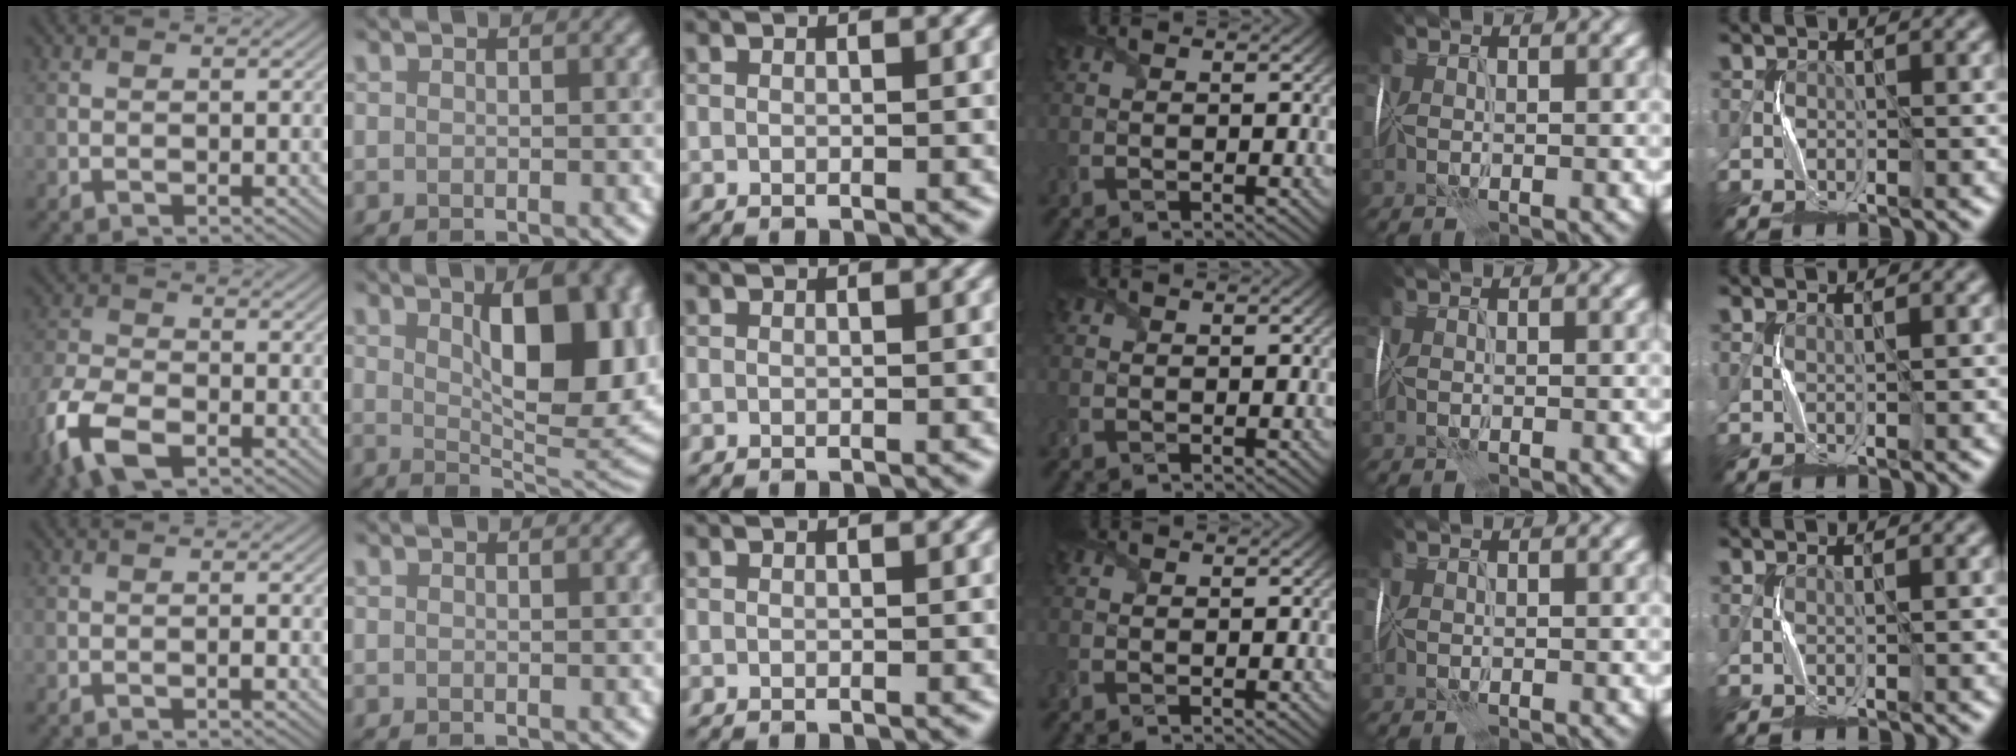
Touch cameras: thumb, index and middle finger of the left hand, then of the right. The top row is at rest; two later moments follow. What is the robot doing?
{"motion": "fold", "object": "tissue"}